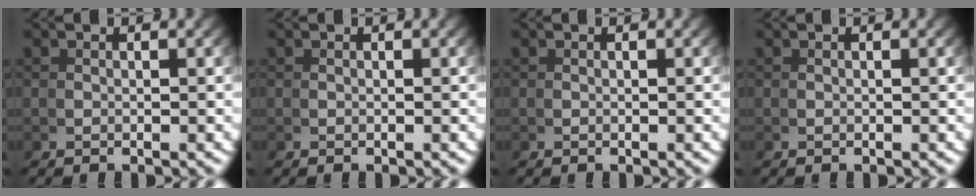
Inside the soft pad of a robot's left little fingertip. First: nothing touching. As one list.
[{"total": 0.0}, {"total": 0.0}, {"total": 0.0}]